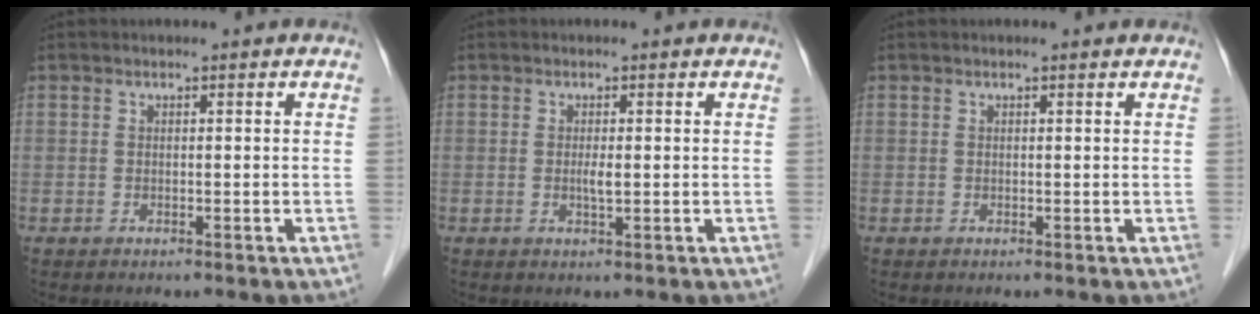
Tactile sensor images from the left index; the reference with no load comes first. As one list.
[{"total": 1.4, "force": [-0.1, 0.2, 1.4], "torque": [-0.029, -0.003, -0.003]}, {"total": 0.6, "force": [0.5, 0.0, 0.3], "torque": [-0.011, 0.005, 0.007]}]